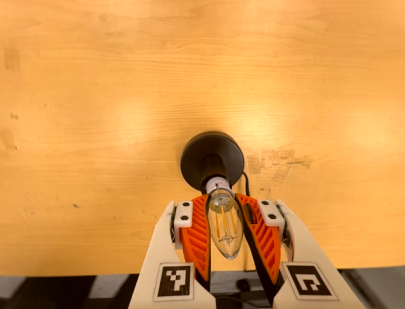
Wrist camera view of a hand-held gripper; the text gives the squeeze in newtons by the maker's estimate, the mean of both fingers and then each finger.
{"total": 17.7, "left": 18.3, "right": 17.1}